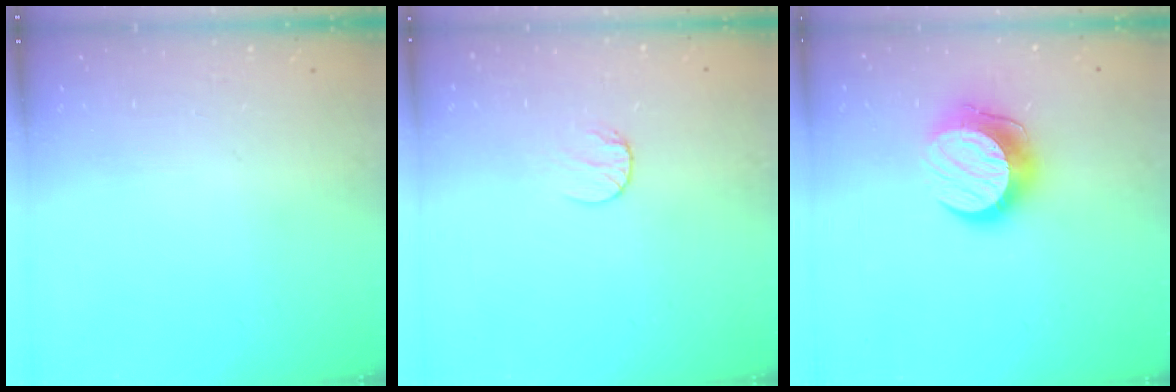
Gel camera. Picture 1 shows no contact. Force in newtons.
{"total": 5.9, "press": 5.8, "slide": 0.6}
{"total": 11.9, "press": 11.9, "slide": 0.7}